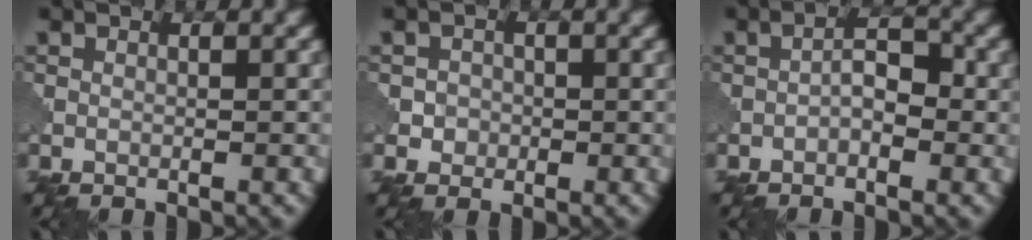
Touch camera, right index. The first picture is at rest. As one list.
[{"total": 1.9, "force": [-0.2, 1.8, 0.4], "torque": [0.009, 0.000, -0.008]}, {"total": 2.5, "force": [-0.7, 1.2, 2.0], "torque": [-0.033, 0.008, -0.019]}]